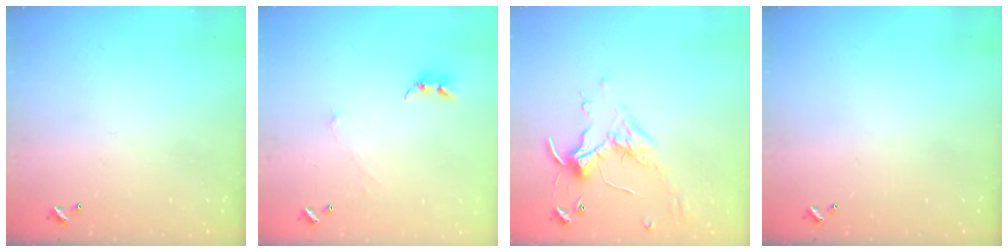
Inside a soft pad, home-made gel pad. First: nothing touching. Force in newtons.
{"total": 0.7, "press": 0.6, "slide": 0.5}
{"total": 0.5, "press": 0.4, "slide": 0.4}
{"total": 0.0}